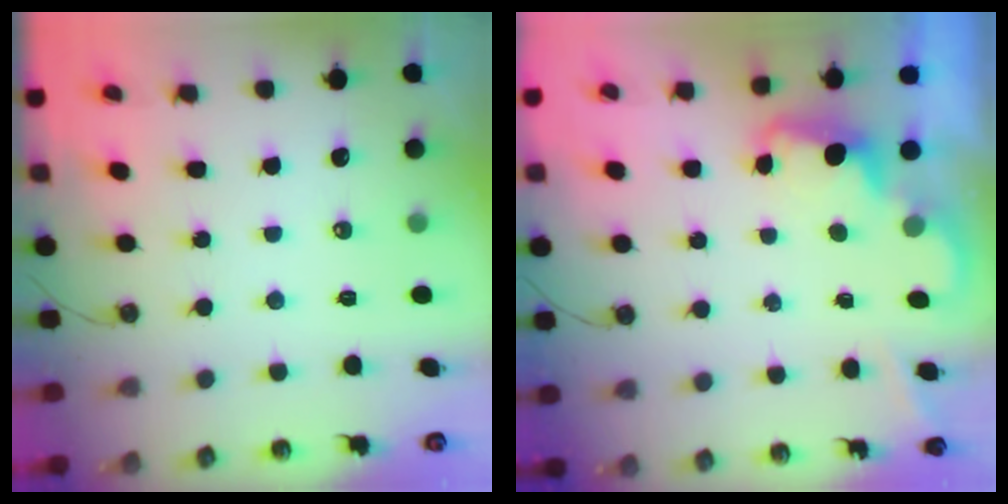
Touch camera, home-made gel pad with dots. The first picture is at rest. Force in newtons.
{"total": 2.4, "press": 2.4, "slide": 0.5}